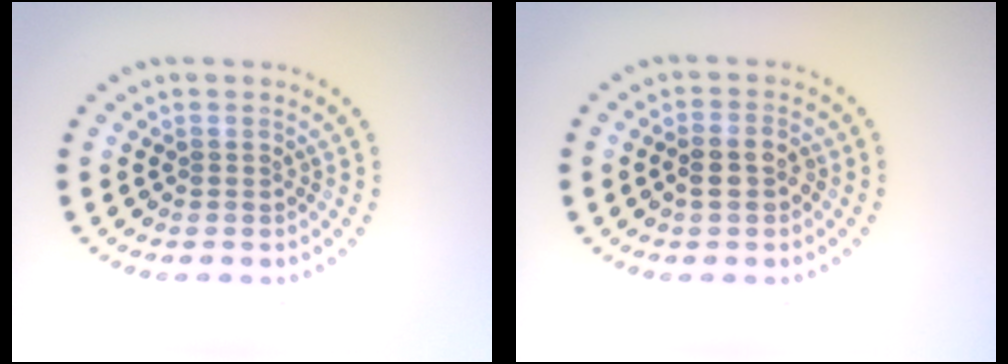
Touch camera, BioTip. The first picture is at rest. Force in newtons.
{"total": 2.2, "press": 2.1, "slide": 0.5}